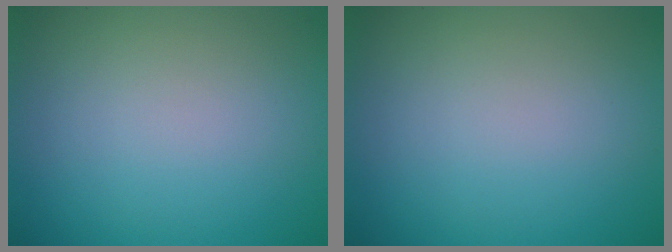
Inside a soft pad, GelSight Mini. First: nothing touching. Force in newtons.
{"total": 0.0}